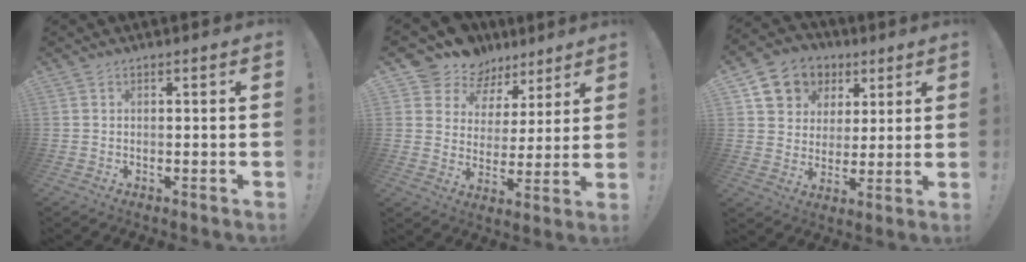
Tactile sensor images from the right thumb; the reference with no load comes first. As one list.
[{"total": 11.4, "force": [8.5, 7.3, 1.6], "torque": [-0.043, -0.062, 0.163]}, {"total": 11.5, "force": [5.1, 9.6, 3.6], "torque": [-0.049, -0.029, 0.106]}]